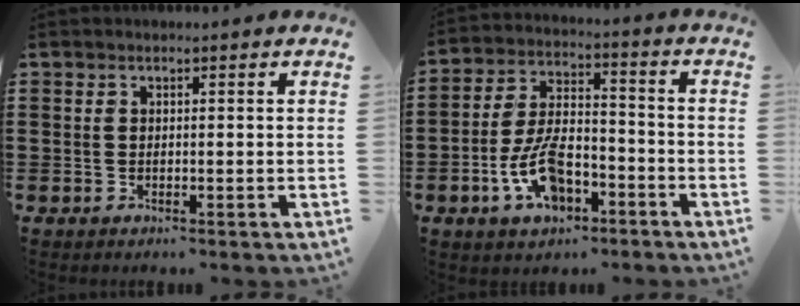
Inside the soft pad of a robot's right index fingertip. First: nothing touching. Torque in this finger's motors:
{"motor_torque": [1.76, 0.37, 0.38, 0.14]}